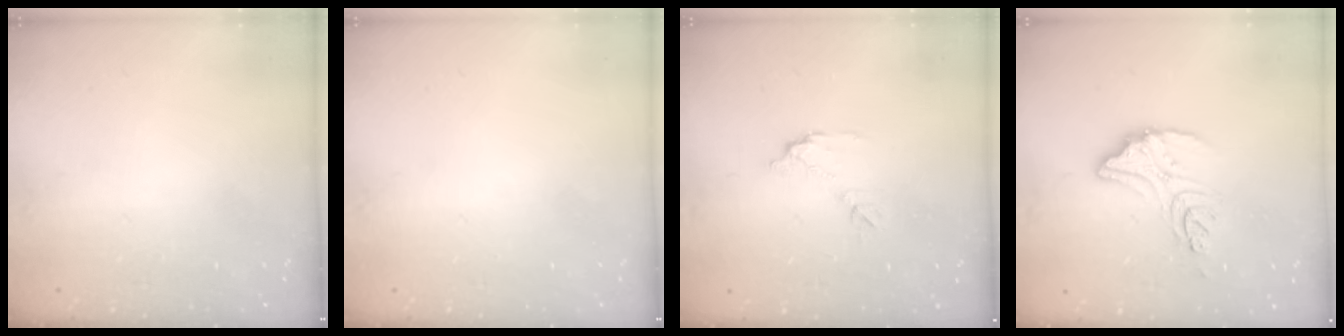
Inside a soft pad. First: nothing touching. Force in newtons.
{"total": 0.0}
{"total": 7.2, "press": 7.2, "slide": 0.4}
{"total": 11.8, "press": 11.8, "slide": 0.4}